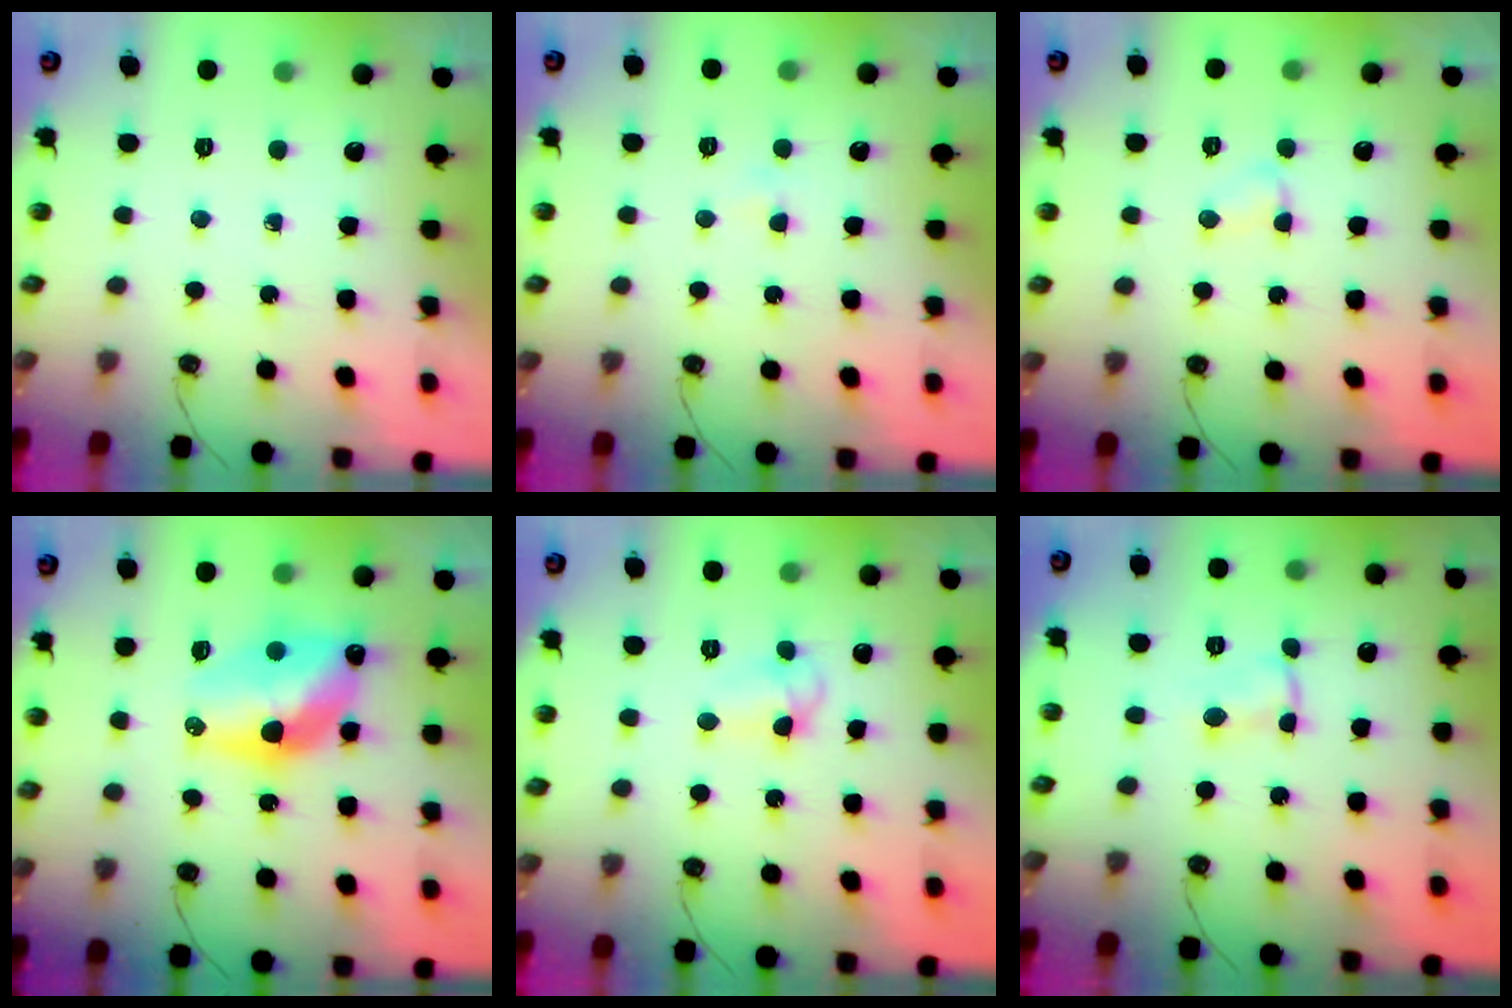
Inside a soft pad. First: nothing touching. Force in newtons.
{"total": 2.1, "press": 2.1, "slide": 0.3}
{"total": 2.6, "press": 2.6, "slide": 0.4}
{"total": 12.3, "press": 12.3, "slide": 1.1}
{"total": 5.0, "press": 5.0, "slide": 0.5}
{"total": 1.0, "press": 1.0, "slide": 0.2}